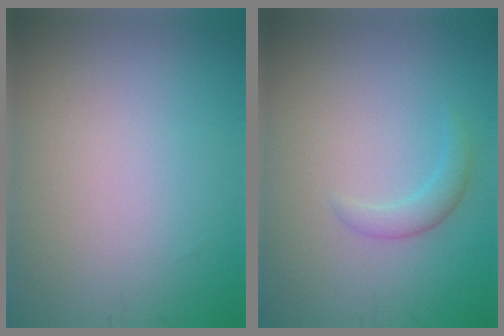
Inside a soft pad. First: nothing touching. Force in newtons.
{"total": 1.7, "press": 1.7, "slide": 0.1}